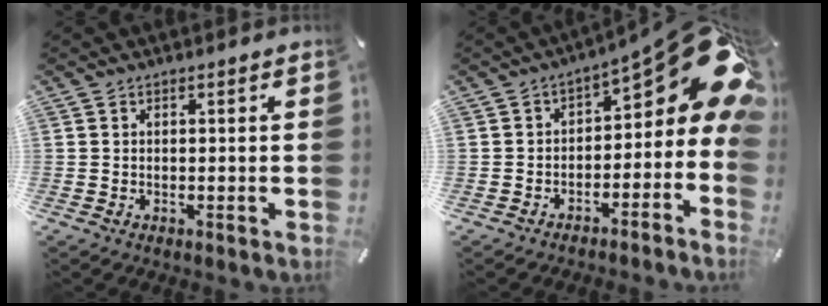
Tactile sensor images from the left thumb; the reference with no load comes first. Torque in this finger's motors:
{"motor_torque": [1.58, 3.43, 0.22, 0.07, 0.03]}